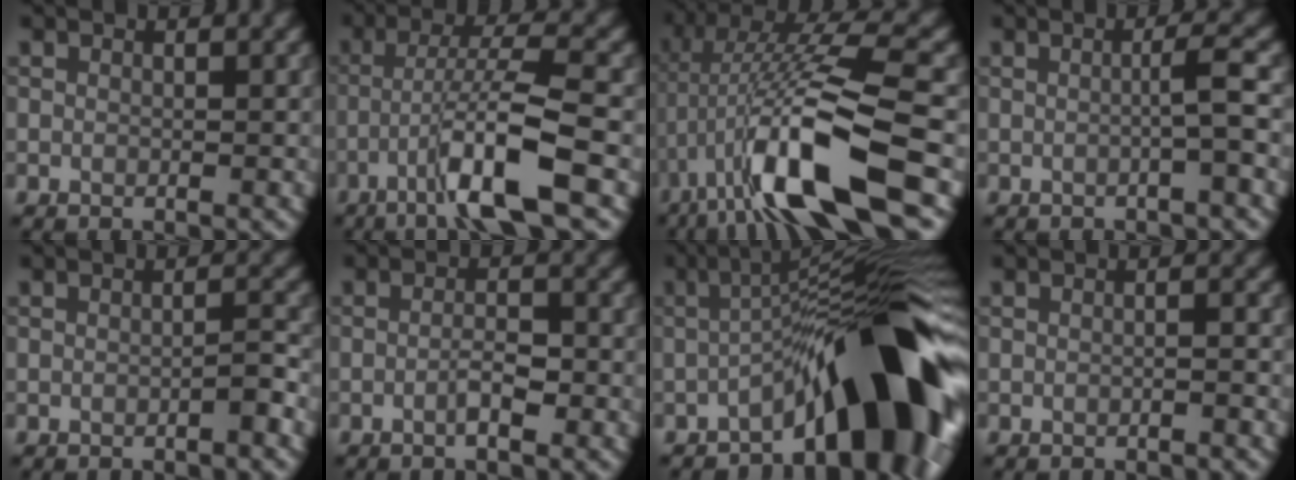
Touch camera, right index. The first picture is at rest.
{"total": 7.2, "force": [-3.4, 0.4, 6.3], "torque": [-0.112, 0.012, -0.068]}
{"total": 11.6, "force": [-3.6, 2.5, 10.7], "torque": [-0.203, 0.011, -0.066]}
{"total": 2.2, "force": [-0.5, 0.1, 2.1], "torque": [-0.031, 0.012, -0.018]}
{"total": 1.1, "force": [-0.6, 0.0, 0.9], "torque": [-0.014, 0.008, -0.011]}
{"total": 2.2, "force": [-0.8, 0.4, 2.0], "torque": [-0.035, 0.002, -0.017]}
{"total": 13.4, "force": [-5.4, 3.7, 11.7], "torque": [-0.148, 0.020, -0.088]}
{"total": 0.8, "force": [-0.4, 0.1, 0.7], "torque": [-0.010, 0.006, -0.012]}